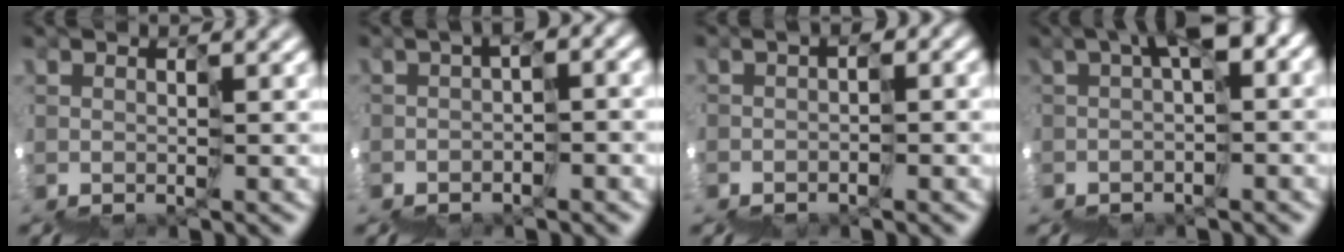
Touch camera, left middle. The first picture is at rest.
{"total": 3.0, "force": [-2.3, 0.4, 1.9], "torque": [-0.037, -0.006, -0.035]}
{"total": 2.2, "force": [-2.0, 0.5, 0.8], "torque": [-0.009, -0.006, -0.030]}
{"total": 4.7, "force": [0.1, 0.7, 4.6], "torque": [-0.085, 0.018, -0.002]}